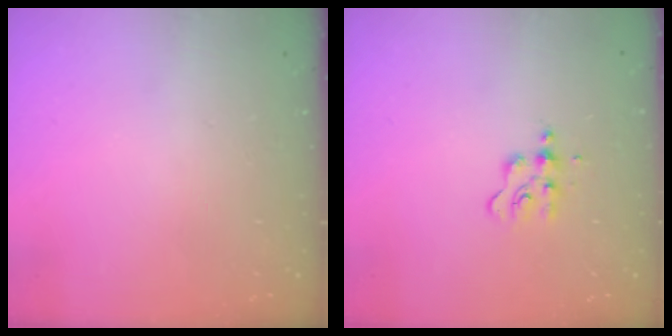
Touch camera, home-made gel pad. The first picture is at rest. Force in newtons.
{"total": 6.0, "press": 5.9, "slide": 0.8}